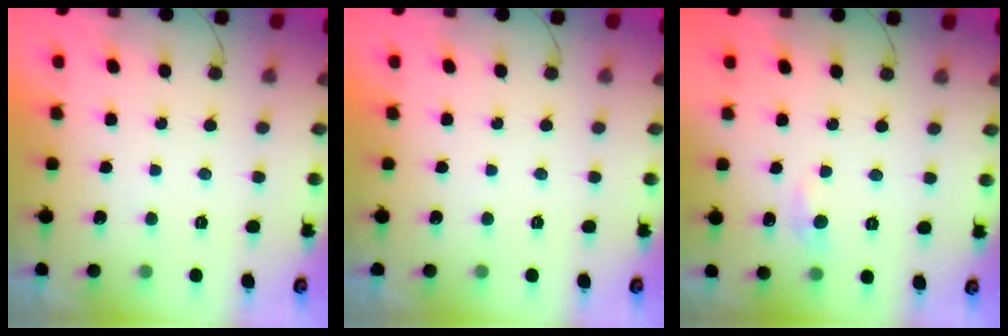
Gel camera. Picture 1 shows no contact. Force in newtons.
{"total": 0.0}
{"total": 5.6, "press": 5.5, "slide": 0.8}